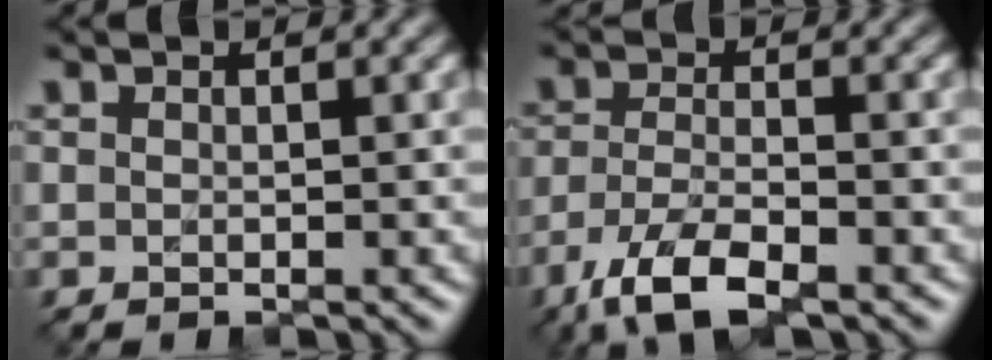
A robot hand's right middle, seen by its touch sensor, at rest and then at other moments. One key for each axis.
{"total": 5.8, "fx": -4.1, "fy": 1.7, "fz": 3.6, "tx": -0.085, "ty": 0.000, "tz": -0.083}